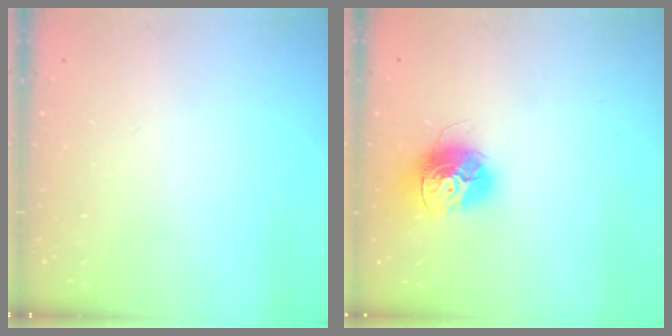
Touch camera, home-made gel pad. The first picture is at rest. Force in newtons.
{"total": 13.7, "press": 13.7, "slide": 1.0}